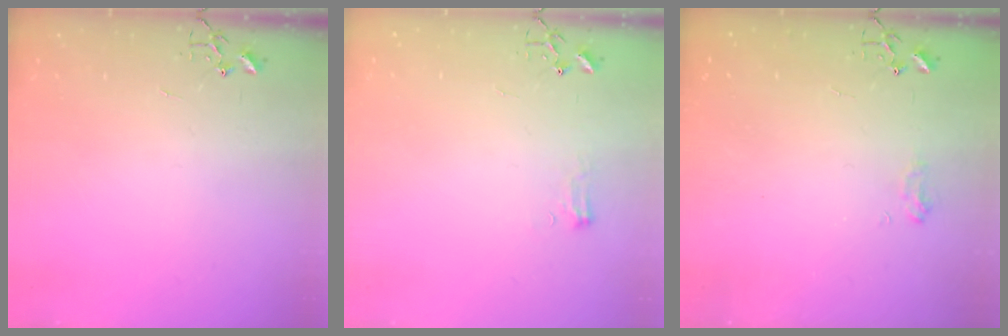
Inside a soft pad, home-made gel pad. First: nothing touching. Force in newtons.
{"total": 5.5, "press": 5.5, "slide": 0.7}
{"total": 7.5, "press": 7.4, "slide": 0.8}